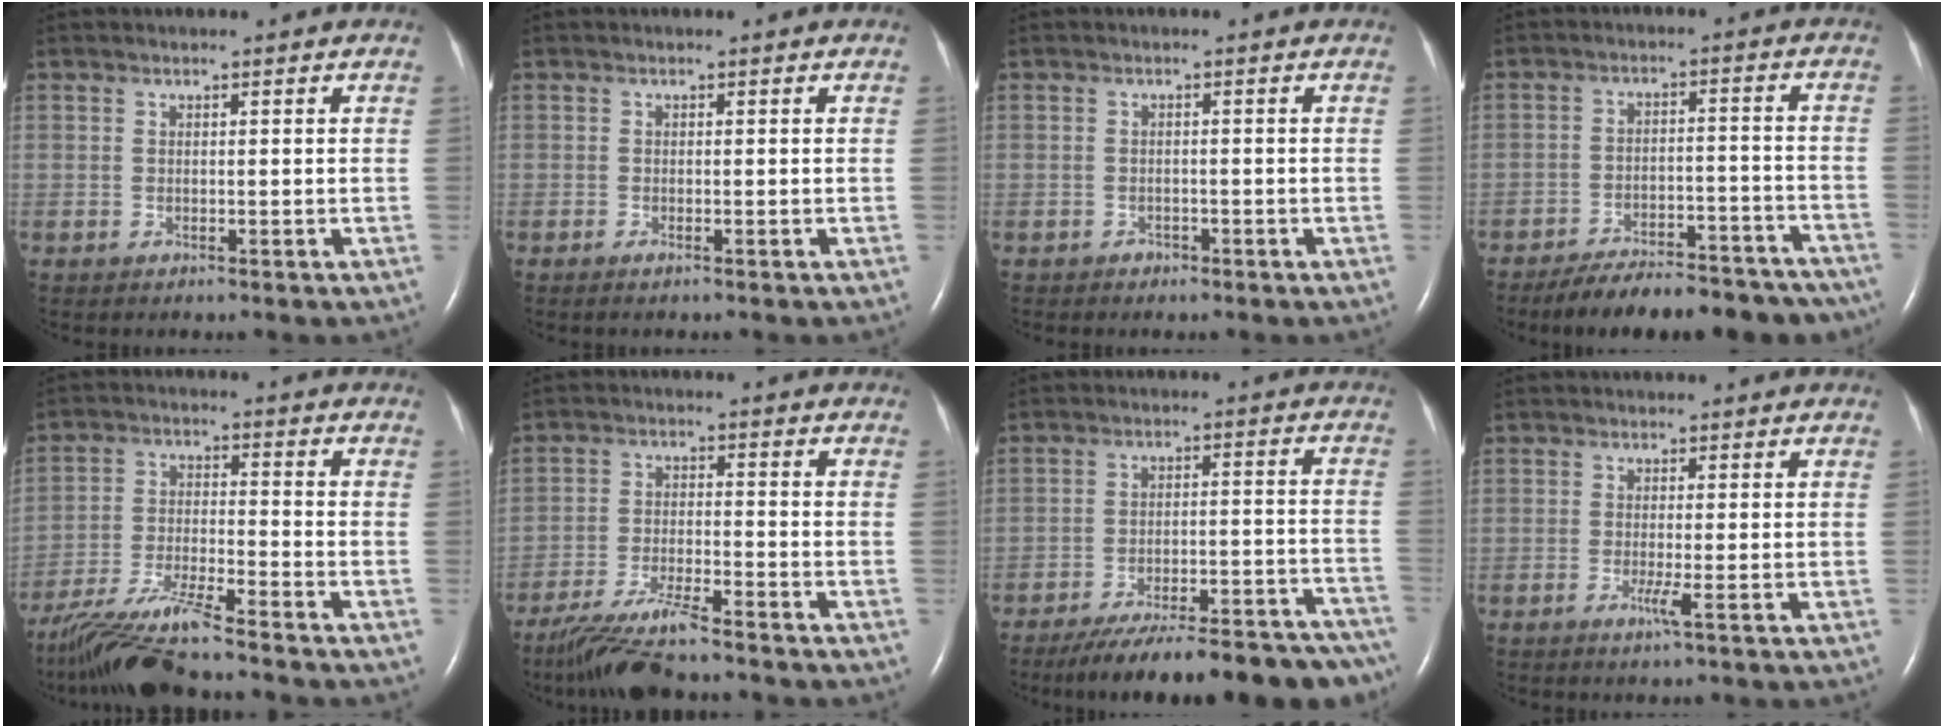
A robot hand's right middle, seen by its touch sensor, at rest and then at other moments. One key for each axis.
{"total": 0.6, "fx": -0.4, "fy": -0.1, "fz": 0.4, "tx": -0.011, "ty": -0.001, "tz": -0.008}
{"total": 0.8, "fx": -0.6, "fy": 0.5, "fz": 0.0, "tx": -0.001, "ty": 0.002, "tz": -0.011}
{"total": 18.7, "fx": -16.5, "fy": 5.4, "fz": 7.0, "tx": -0.071, "ty": 0.012, "tz": -0.217}
{"total": 10.9, "fx": -9.6, "fy": -1.1, "fz": 4.9, "tx": -0.094, "ty": -0.024, "tz": -0.177}
{"total": 8.6, "fx": -7.3, "fy": 0.0, "fz": 4.6, "tx": -0.090, "ty": -0.029, "tz": -0.134}
{"total": 24.0, "fx": -21.0, "fy": 4.3, "fz": 10.8, "tx": -0.105, "ty": -0.001, "tz": -0.278}
{"total": 1.7, "fx": -0.5, "fy": -0.4, "fz": 1.5, "tx": -0.030, "ty": -0.005, "tz": -0.011}